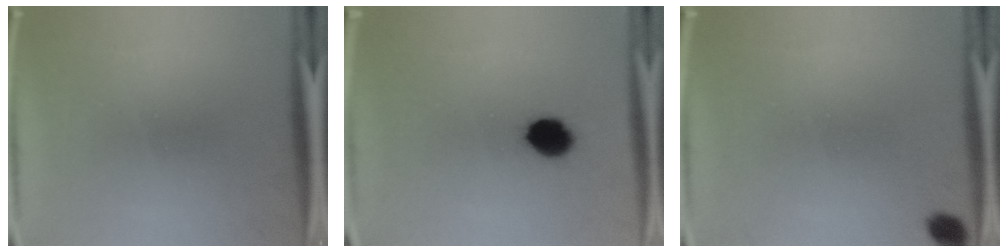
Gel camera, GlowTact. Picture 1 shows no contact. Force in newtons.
{"total": 7.0}
{"total": 3.1}